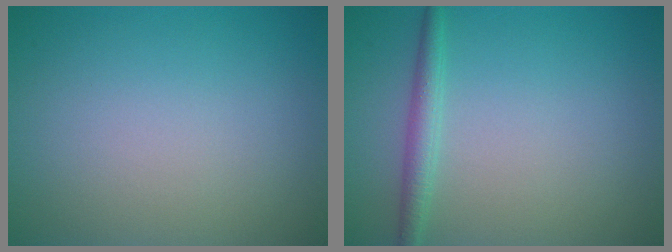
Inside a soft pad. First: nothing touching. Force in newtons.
{"total": 1.9, "press": 1.9, "slide": 0.0}